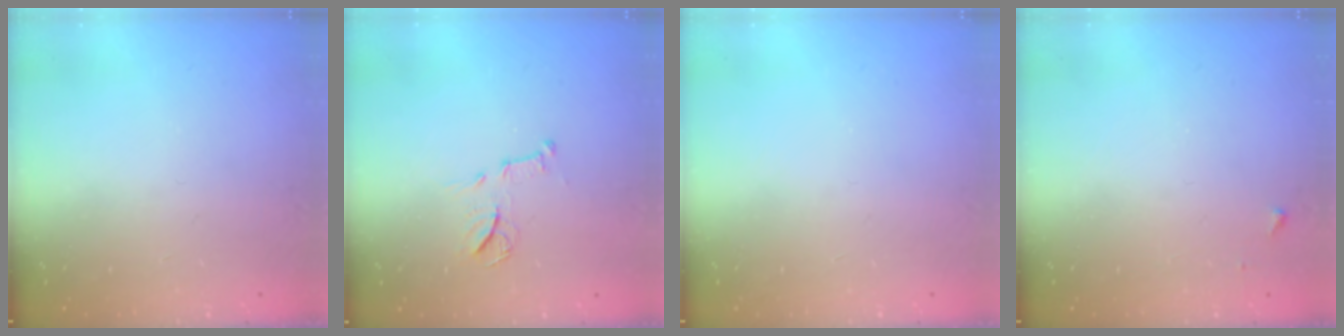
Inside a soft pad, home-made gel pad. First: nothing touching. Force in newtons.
{"total": 9.0, "press": 9.0, "slide": 0.2}
{"total": 0.0}
{"total": 3.3, "press": 3.3, "slide": 0.4}